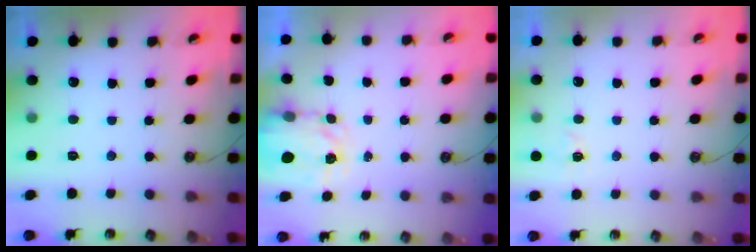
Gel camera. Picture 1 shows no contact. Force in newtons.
{"total": 3.4, "press": 3.3, "slide": 0.4}
{"total": 2.6, "press": 2.6, "slide": 0.4}